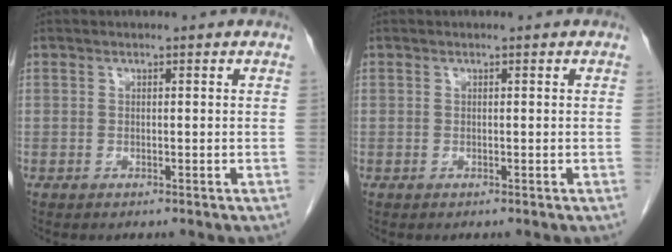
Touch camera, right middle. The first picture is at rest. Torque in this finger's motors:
{"motor_torque": [0.00, 0.00, 0.00, 0.01]}